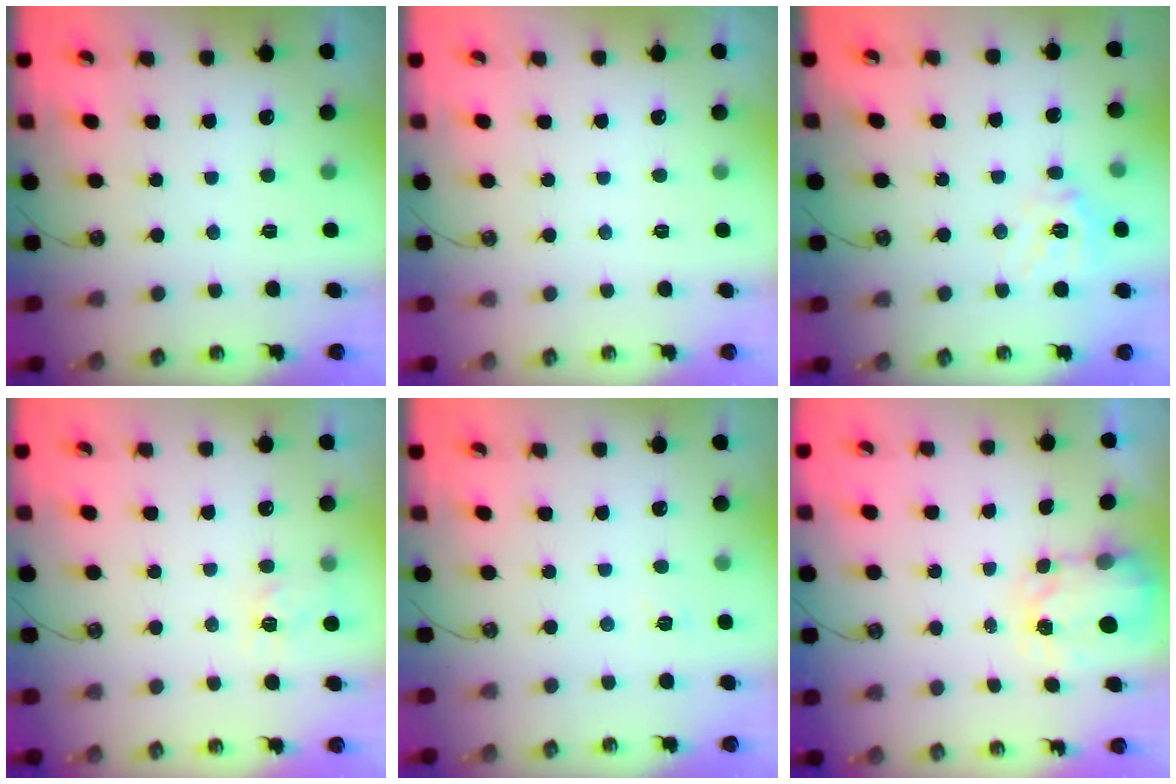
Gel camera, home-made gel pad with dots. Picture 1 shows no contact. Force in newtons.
{"total": 0.0}
{"total": 13.2, "press": 13.0, "slide": 2.1}
{"total": 5.5, "press": 5.5, "slide": 0.5}
{"total": 2.2, "press": 2.2, "slide": 0.3}
{"total": 3.5, "press": 3.5, "slide": 0.5}